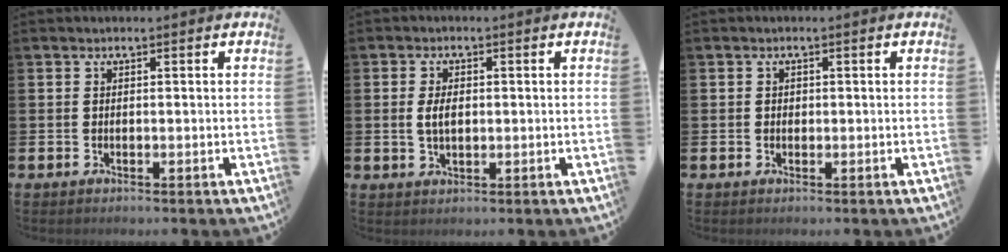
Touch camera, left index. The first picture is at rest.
{"total": 3.1, "force": [0.3, 1.8, 2.5], "torque": [-0.038, 0.003, 0.001]}
{"total": 0.7, "force": [0.1, 0.7, 0.2], "torque": [0.000, 0.005, -0.001]}